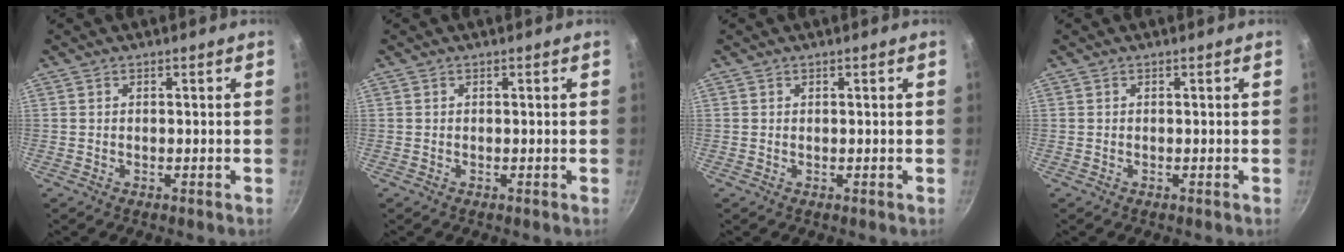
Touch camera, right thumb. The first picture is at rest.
{"total": 0.0}
{"total": 0.0}
{"total": 0.0}